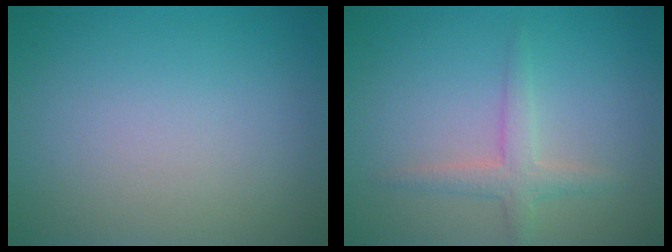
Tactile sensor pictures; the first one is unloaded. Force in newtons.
{"total": 2.2, "press": 2.2, "slide": 0.1}